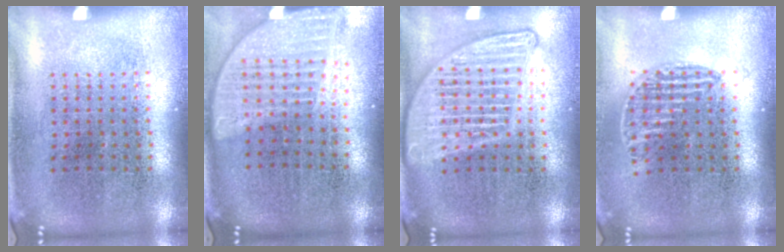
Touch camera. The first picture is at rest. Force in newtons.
{"total": 1.9, "press": 1.5, "slide": 1.2}
{"total": 2.3, "press": 2.3, "slide": 0.2}
{"total": 1.0, "press": 0.8, "slide": 0.6}